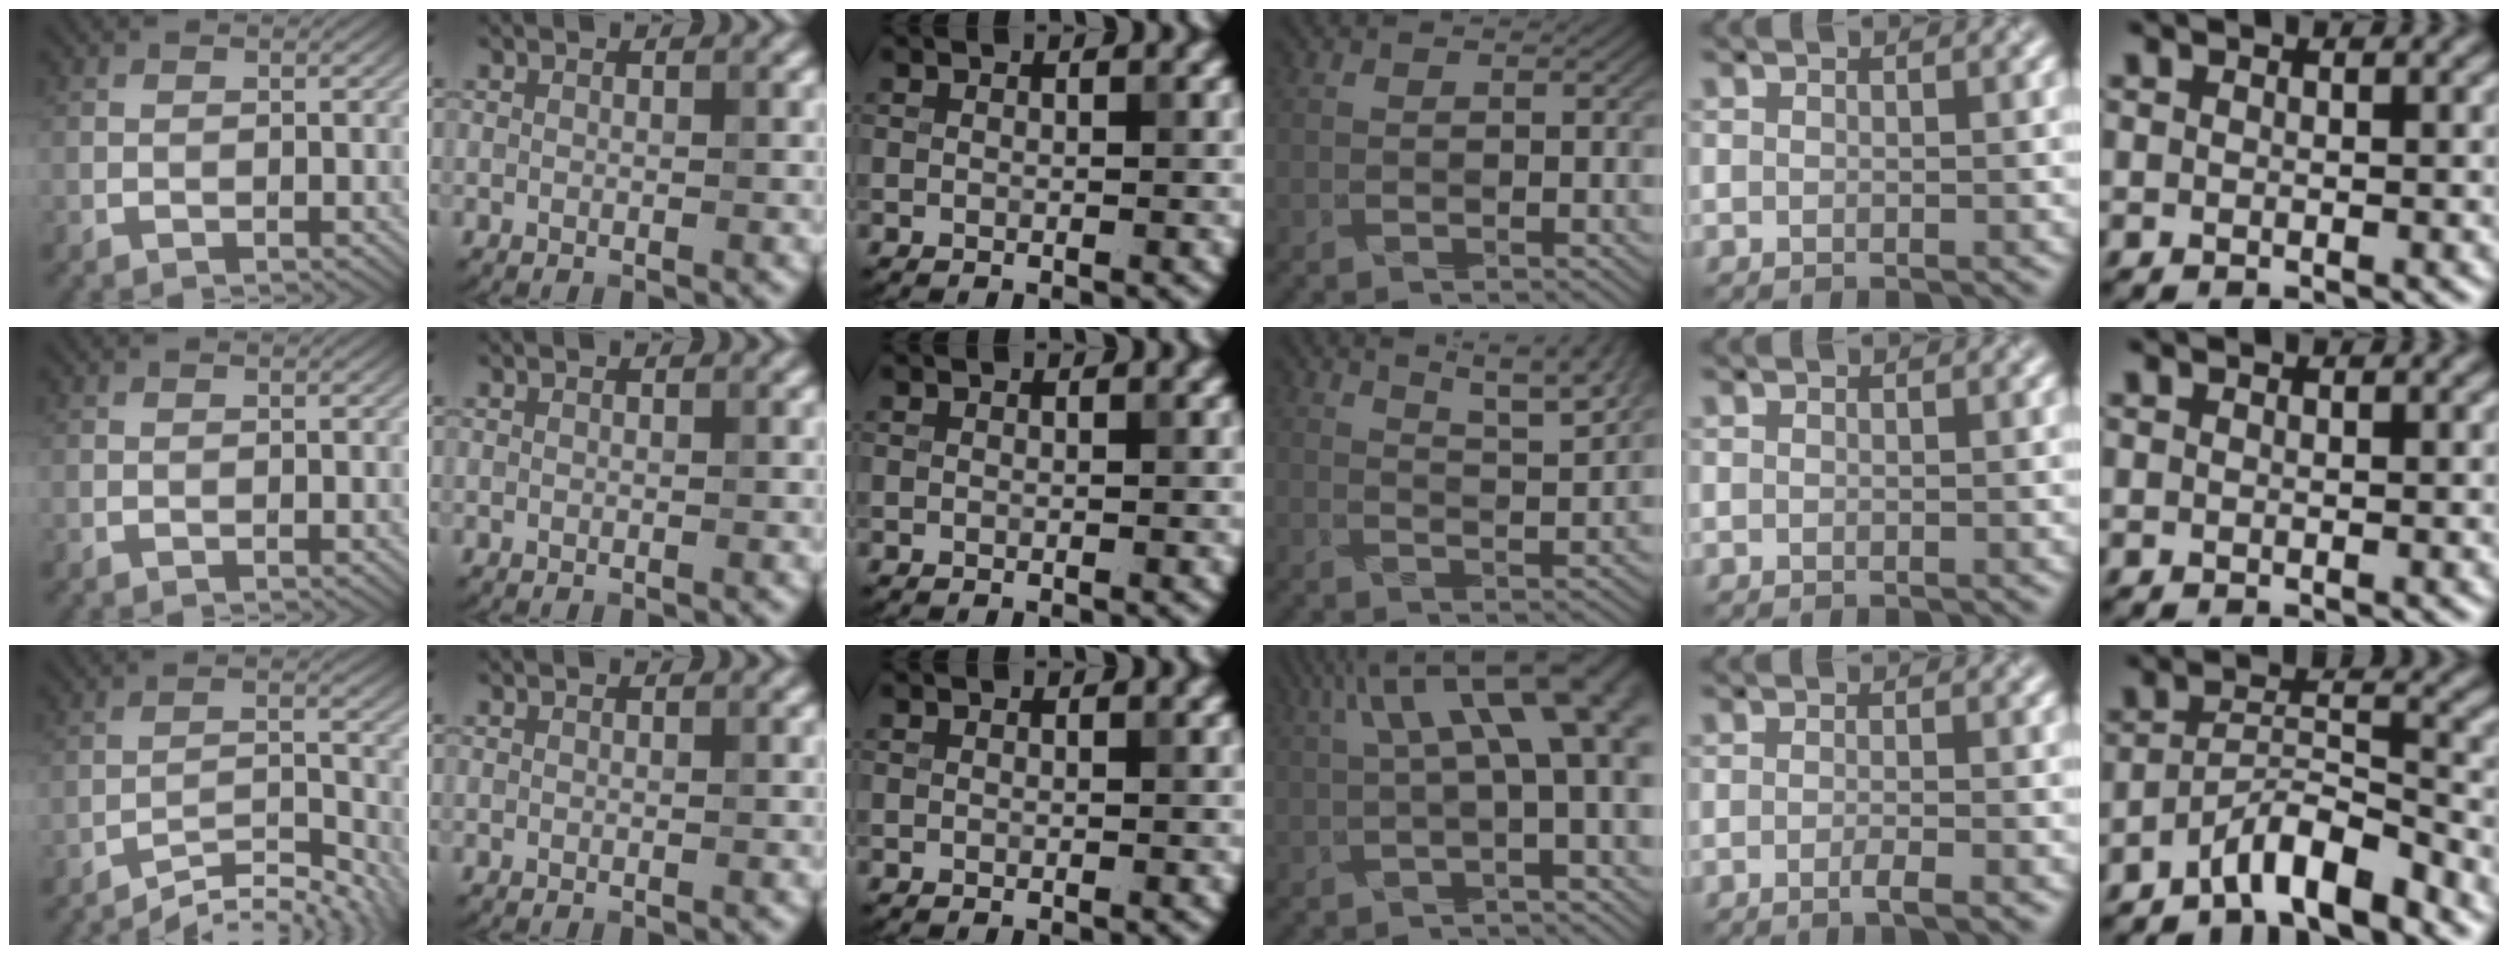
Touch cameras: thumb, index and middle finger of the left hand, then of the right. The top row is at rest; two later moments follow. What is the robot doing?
{"motion": "pour", "object": "sugar"}